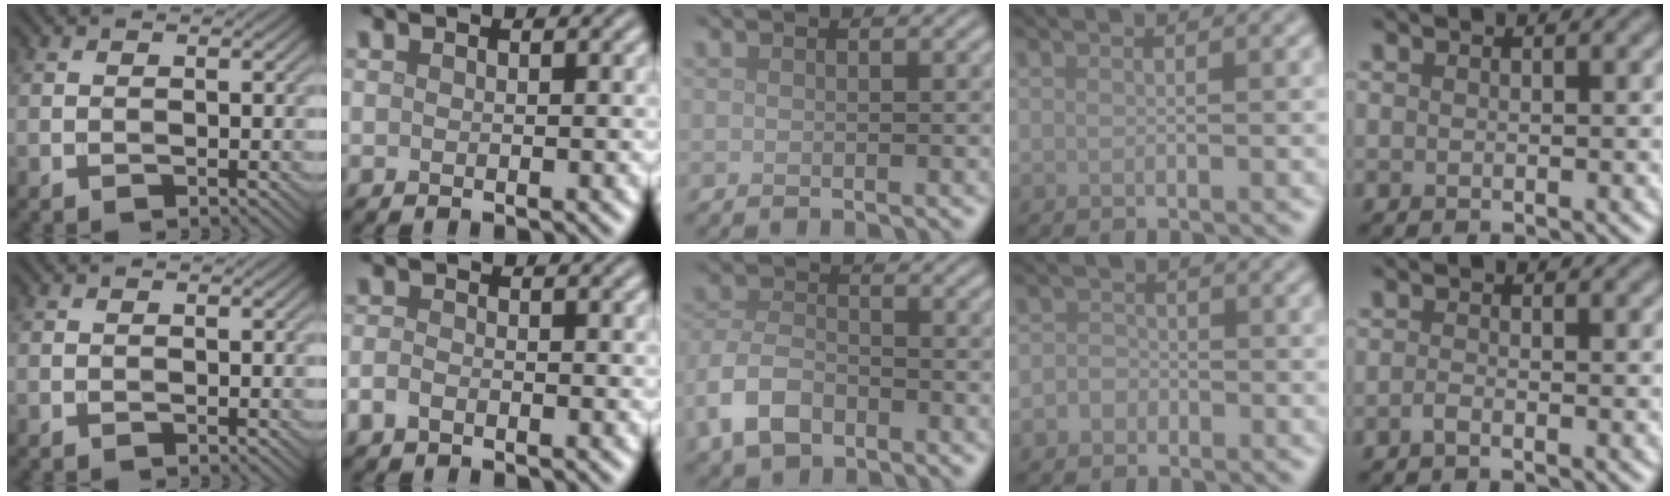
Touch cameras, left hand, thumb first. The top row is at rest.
{"index": {"total": 1.3, "force": [-0.9, 0.7, 0.8], "torque": [-0.017, -0.001, -0.020]}, "middle": {"total": 4.9, "force": [-2.7, 2.9, 2.8], "torque": [-0.061, -0.001, -0.062]}, "ring": {"total": 1.4, "force": [-0.7, 1.2, 0.3], "torque": [0.001, 0.002, -0.017]}, "little": {"total": 0.7, "force": [-0.5, 0.2, 0.5], "torque": [-0.011, 0.000, -0.011]}}